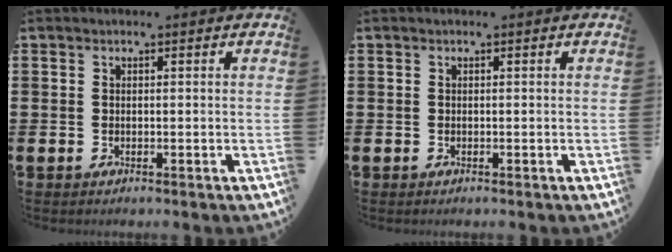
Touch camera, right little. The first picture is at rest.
{"total": 0.0}